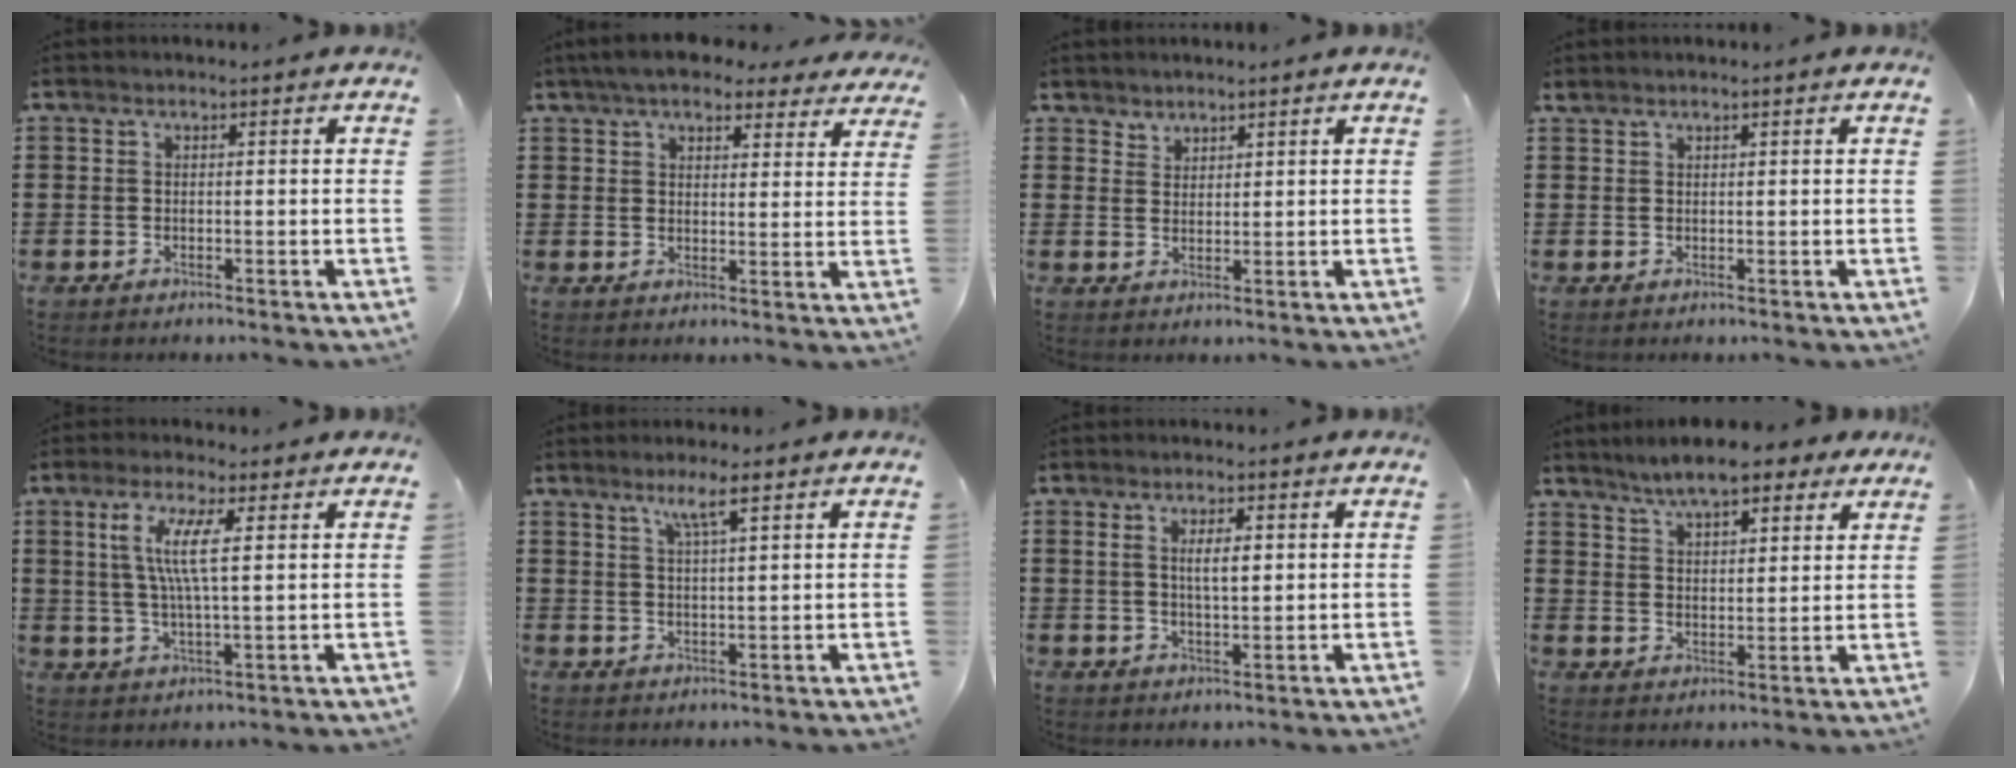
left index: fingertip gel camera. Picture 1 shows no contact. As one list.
[{"total": 6.0, "force": [5.3, 1.5, 2.4], "torque": [-0.057, -0.007, 0.097]}, {"total": 2.1, "force": [2.0, 0.7, -0.3], "torque": [0.000, 0.000, 0.041]}, {"total": 0.9, "force": [0.9, 0.1, 0.2], "torque": [-0.006, 0.000, 0.018]}, {"total": 6.6, "force": [2.3, 1.3, 6.0], "torque": [-0.126, 0.001, 0.038]}, {"total": 4.1, "force": [2.6, 0.1, 3.2], "torque": [-0.069, 0.002, 0.044]}, {"total": 3.7, "force": [0.9, 1.3, 3.3], "torque": [-0.060, 0.004, 0.012]}, {"total": 7.0, "force": [6.1, 1.9, 3.0], "torque": [-0.068, -0.005, 0.110]}]